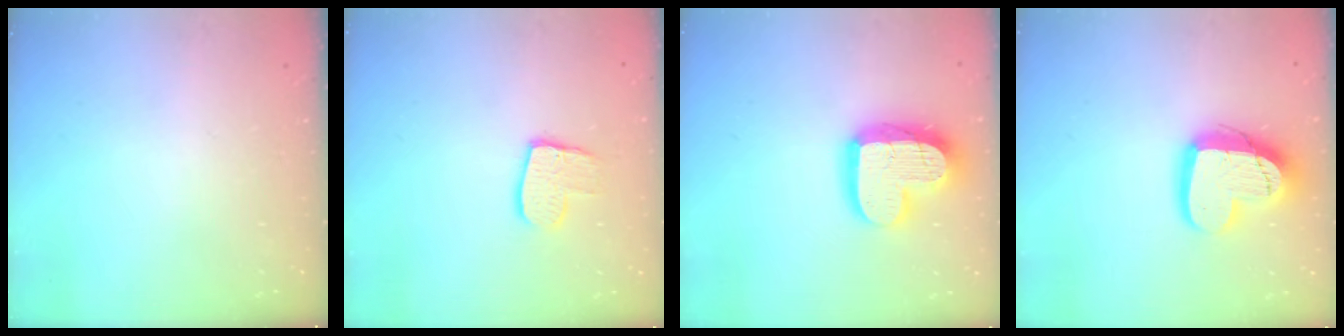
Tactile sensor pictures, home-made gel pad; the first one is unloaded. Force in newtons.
{"total": 10.1, "press": 10.0, "slide": 0.7}
{"total": 18.1, "press": 18.0, "slide": 1.5}
{"total": 16.4, "press": 16.3, "slide": 1.4}